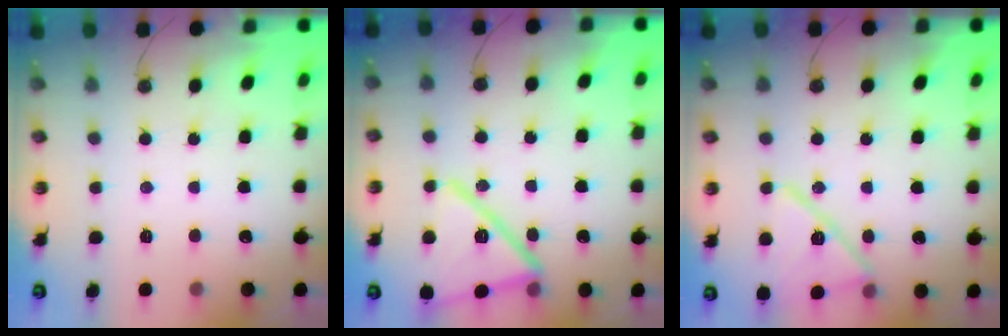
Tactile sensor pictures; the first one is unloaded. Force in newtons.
{"total": 18.9, "press": 18.9, "slide": 1.0}
{"total": 14.0, "press": 14.0, "slide": 1.1}